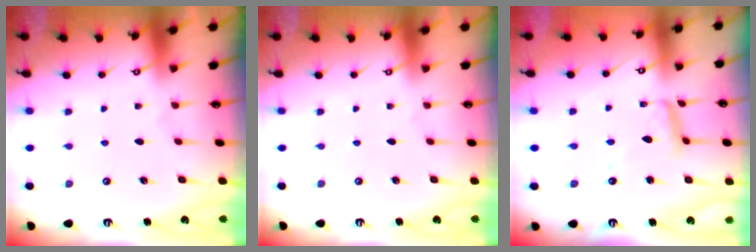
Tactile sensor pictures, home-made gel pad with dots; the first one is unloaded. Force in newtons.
{"total": 0.0}
{"total": 9.4, "press": 9.4, "slide": 0.7}